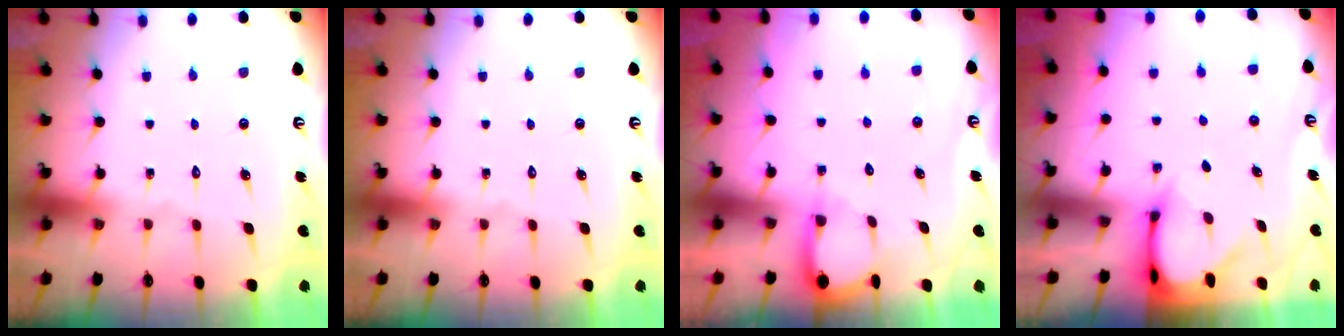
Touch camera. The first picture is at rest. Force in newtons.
{"total": 0.0}
{"total": 3.5, "press": 3.5, "slide": 0.3}
{"total": 2.9, "press": 2.9, "slide": 0.2}